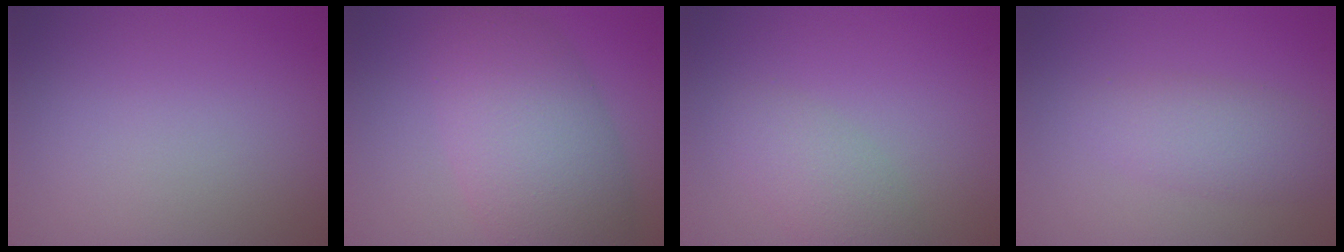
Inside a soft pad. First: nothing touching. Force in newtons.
{"total": 8.2, "press": 8.2, "slide": 0.3}
{"total": 2.7, "press": 2.7, "slide": 0.1}
{"total": 3.1, "press": 3.1, "slide": 0.0}